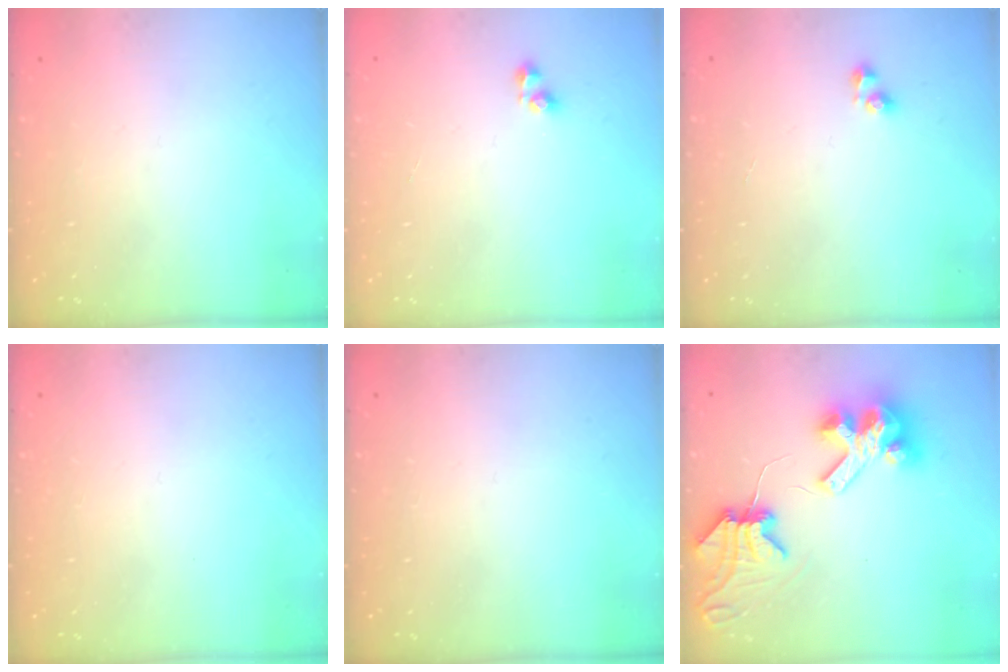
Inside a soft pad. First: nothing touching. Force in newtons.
{"total": 3.7, "press": 3.6, "slide": 0.7}
{"total": 2.5, "press": 2.2, "slide": 1.3}
{"total": 0.0}
{"total": 0.0}
{"total": 10.2, "press": 10.1, "slide": 1.4}